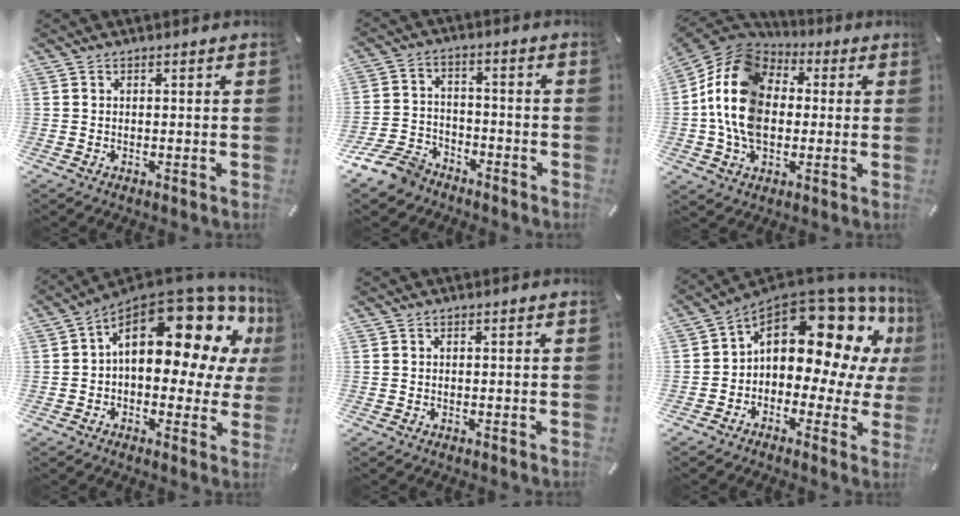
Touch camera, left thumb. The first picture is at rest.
{"total": 10.2, "force": [-8.1, 5.3, 3.4], "torque": [-0.070, 0.046, -0.153]}
{"total": 15.9, "force": [-1.3, 12.2, 10.0], "torque": [-0.229, 0.020, -0.028]}
{"total": 22.4, "force": [8.7, 11.0, 17.4], "torque": [-0.251, -0.065, 0.148]}
{"total": 0.0}
{"total": 17.5, "force": [7.3, 9.7, 12.6], "torque": [-0.186, -0.062, 0.118]}